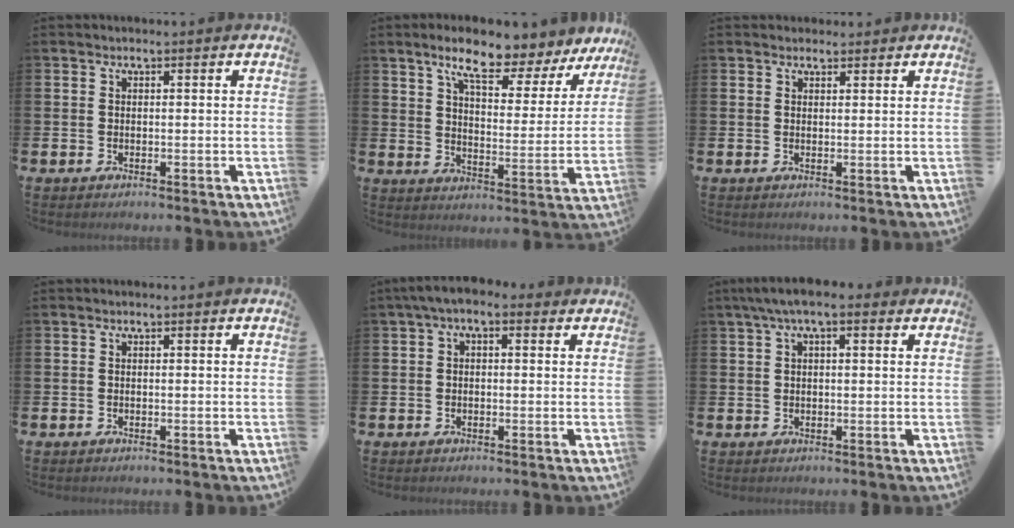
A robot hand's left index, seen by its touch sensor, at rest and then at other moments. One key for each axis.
{"total": 8.9, "fx": 7.9, "fy": 1.6, "fz": 3.6, "tx": -0.089, "ty": -0.053, "tz": 0.132}
{"total": 1.7, "fx": 1.5, "fy": 0.7, "fz": 0.0, "tx": 0.011, "ty": -0.001, "tz": 0.026}
{"total": 0.0}
{"total": 2.6, "fx": 1.1, "fy": 1.5, "fz": 1.7, "tx": -0.042, "ty": 0.006, "tz": 0.018}
{"total": 4.3, "fx": 2.6, "fy": 1.4, "fz": 3.1, "tx": -0.058, "ty": 0.004, "tz": 0.044}